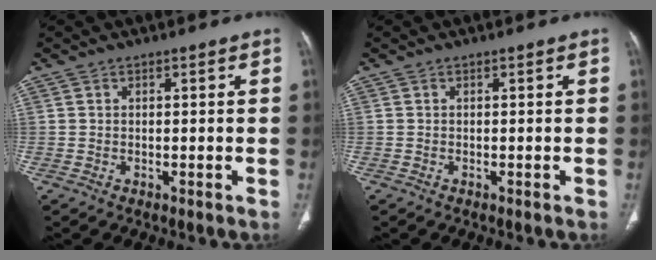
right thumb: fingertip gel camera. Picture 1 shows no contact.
{"total": 0.0}